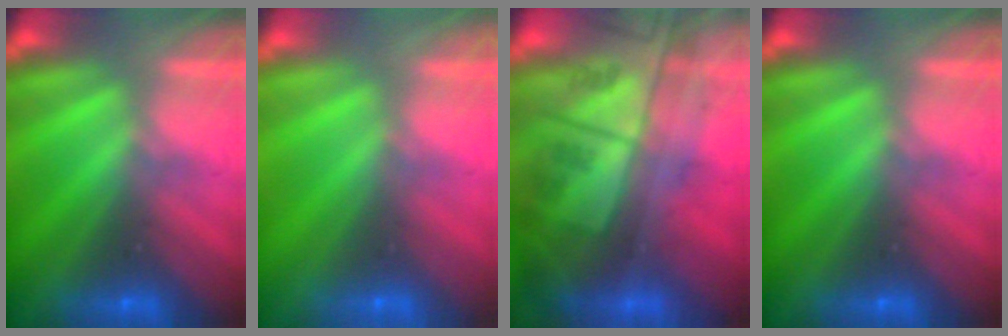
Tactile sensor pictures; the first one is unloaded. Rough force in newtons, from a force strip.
{"total": 1.7}
{"total": 7.8}
{"total": 0.0}